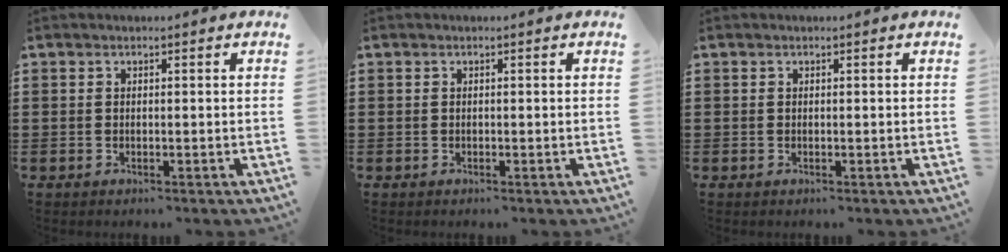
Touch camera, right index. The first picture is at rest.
{"total": 0.0}
{"total": 0.0}